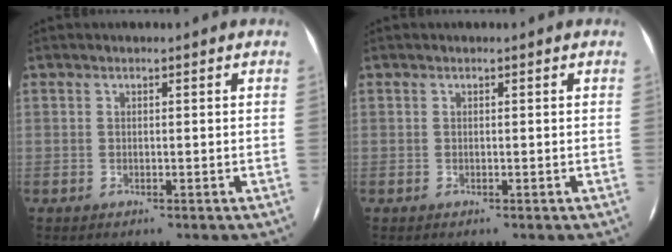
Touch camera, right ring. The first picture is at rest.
{"total": 0.0}